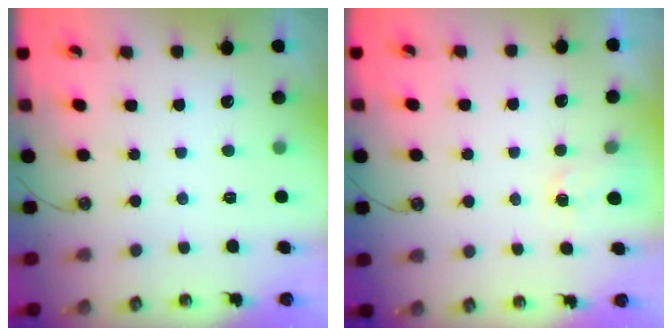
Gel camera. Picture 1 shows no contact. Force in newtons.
{"total": 1.1, "press": 1.1, "slide": 0.3}